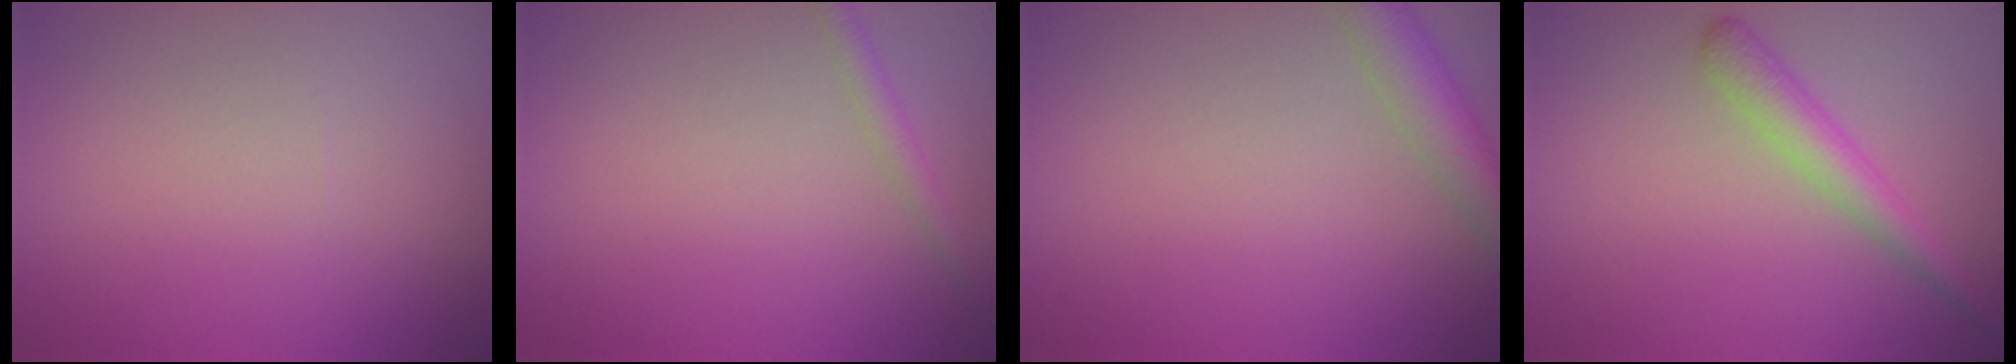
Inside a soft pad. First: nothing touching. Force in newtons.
{"total": 1.5, "press": 1.5, "slide": 0.1}
{"total": 3.9, "press": 3.9, "slide": 0.3}
{"total": 2.7, "press": 2.7, "slide": 0.1}